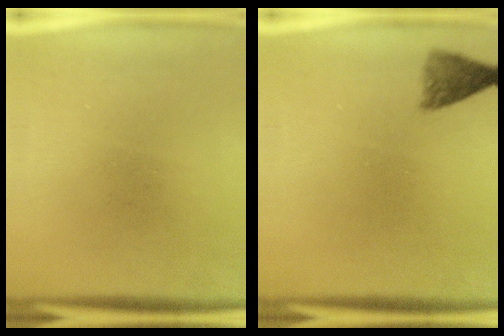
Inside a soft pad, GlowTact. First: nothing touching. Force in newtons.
{"total": 2.8}